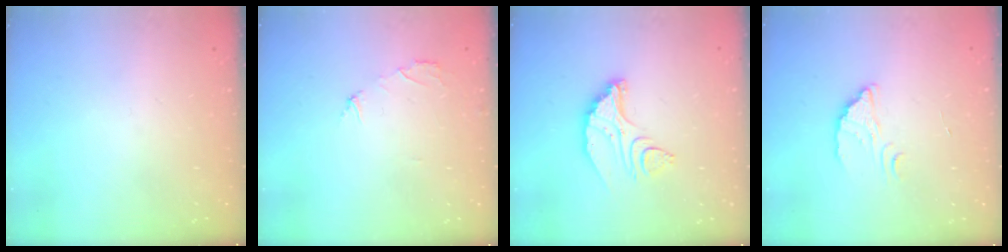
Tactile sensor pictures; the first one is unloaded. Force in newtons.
{"total": 2.1, "press": 2.1, "slide": 0.1}
{"total": 10.4, "press": 10.4, "slide": 1.1}
{"total": 2.7, "press": 2.7, "slide": 0.2}